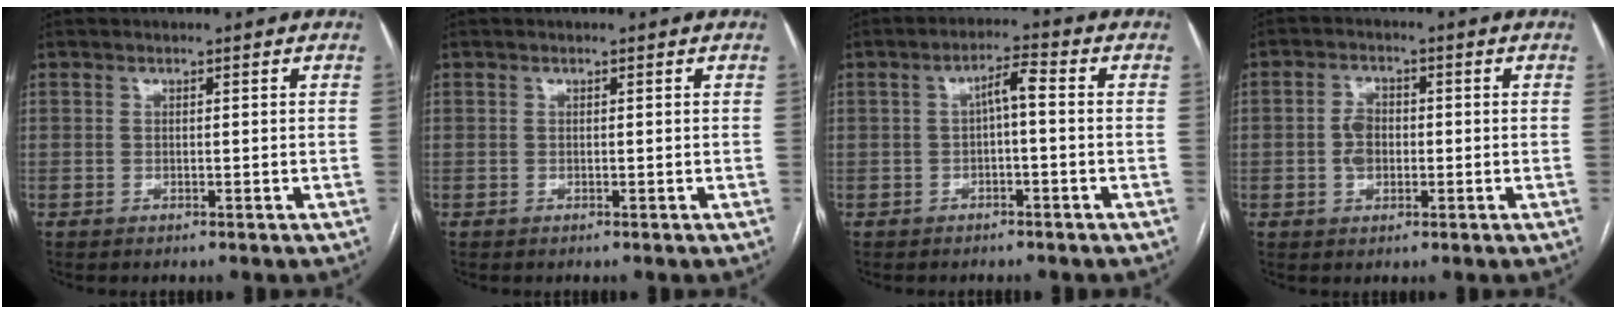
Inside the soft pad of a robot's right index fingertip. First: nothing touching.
{"total": 0.0}
{"total": 3.5, "force": [-0.1, 0.7, 3.5], "torque": [-0.059, 0.017, -0.001]}
{"total": 3.8, "force": [-0.5, 2.7, 2.6], "torque": [-0.052, 0.008, -0.009]}